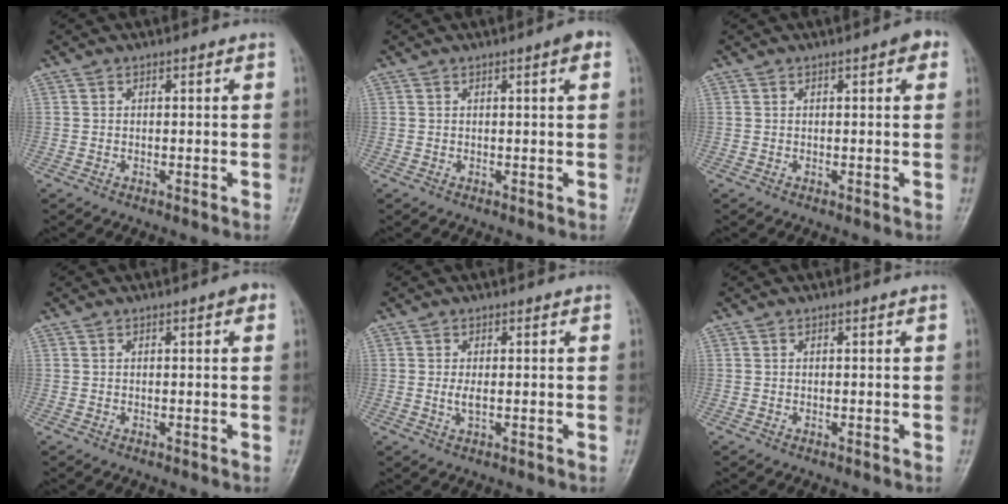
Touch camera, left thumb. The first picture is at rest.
{"total": 2.3, "force": [1.0, 0.3, 2.1], "torque": [-0.026, 0.002, 0.012]}
{"total": 2.4, "force": [0.9, 0.9, 2.0], "torque": [-0.018, 0.004, 0.008]}
{"total": 1.4, "force": [0.6, 0.5, 1.2], "torque": [-0.011, 0.003, 0.005]}
{"total": 1.7, "force": [0.1, 0.7, 1.5], "torque": [-0.031, -0.003, 0.006]}
{"total": 0.0}